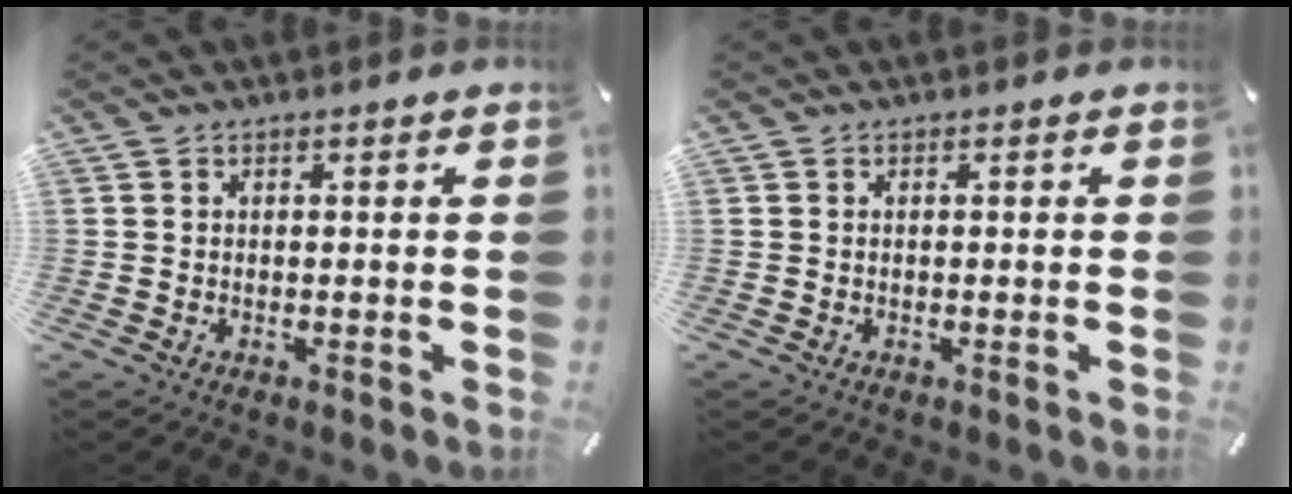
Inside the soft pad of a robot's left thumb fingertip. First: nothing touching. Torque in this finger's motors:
{"motor_torque": [0.00, 0.00, 0.00, 0.00, 0.00]}